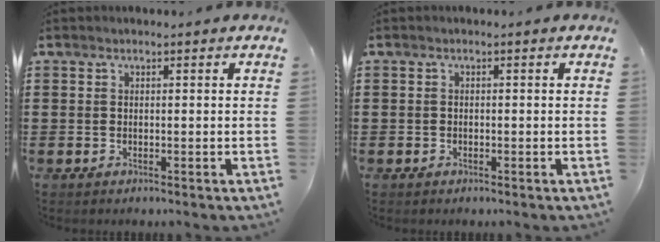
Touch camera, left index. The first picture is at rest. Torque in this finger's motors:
{"motor_torque": [-0.24, 0.19, -0.16, -0.04]}